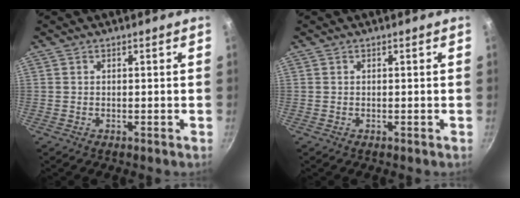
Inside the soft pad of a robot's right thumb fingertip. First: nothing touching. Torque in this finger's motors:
{"motor_torque": [-0.28, 0.10, 0.16, 0.32, -0.02]}